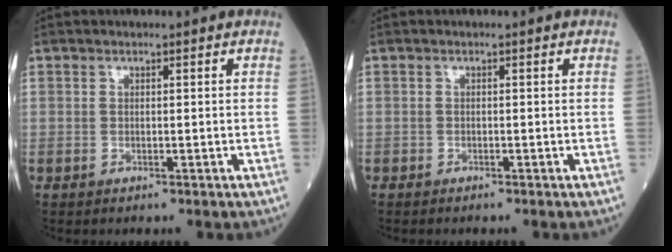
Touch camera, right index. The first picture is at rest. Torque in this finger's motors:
{"motor_torque": [-0.22, -0.19, -0.07, -0.01]}